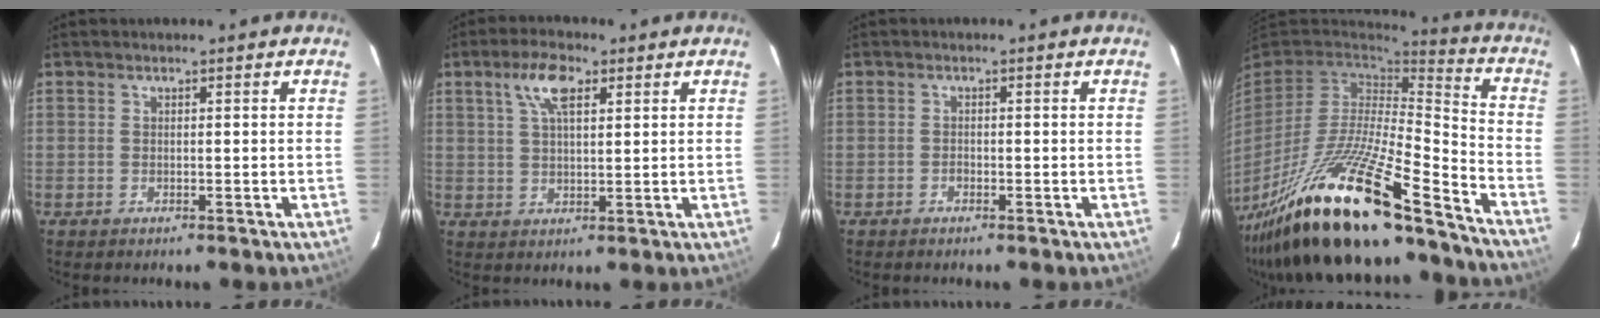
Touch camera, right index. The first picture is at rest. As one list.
[{"total": 6.3, "force": [3.0, 2.5, 5.0], "torque": [-0.094, 0.014, 0.055]}, {"total": 0.7, "force": [-0.5, 0.4, 0.1], "torque": [-0.003, 0.002, -0.010]}, {"total": 27.1, "force": [-19.8, 3.8, 18.1], "torque": [-0.338, -0.054, -0.343]}]